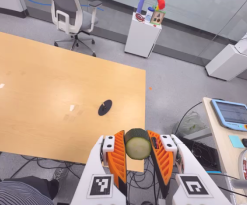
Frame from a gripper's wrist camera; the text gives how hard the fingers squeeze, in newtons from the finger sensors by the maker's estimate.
{"total": 10.3, "left": 10.2, "right": 10.4}